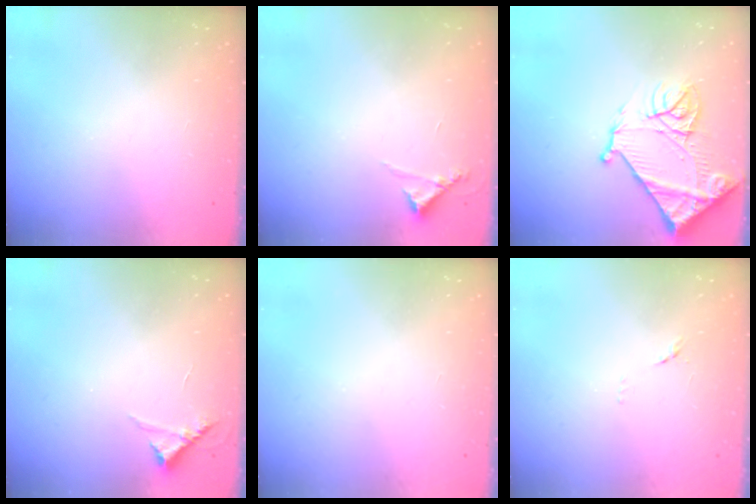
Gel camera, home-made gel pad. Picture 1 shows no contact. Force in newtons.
{"total": 3.8, "press": 3.8, "slide": 0.2}
{"total": 17.7, "press": 17.6, "slide": 1.9}
{"total": 5.0, "press": 5.0, "slide": 0.4}
{"total": 0.0}
{"total": 7.6, "press": 7.6, "slide": 0.7}